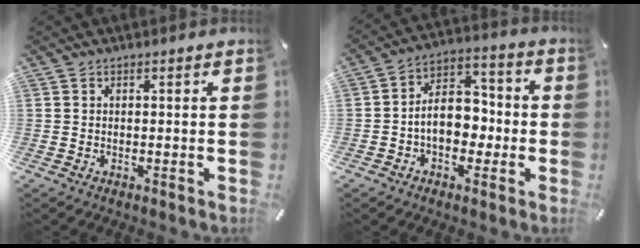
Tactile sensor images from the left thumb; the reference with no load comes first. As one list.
[{"total": 10.6, "force": [-1.9, 7.7, 6.9], "torque": [-0.111, 0.014, -0.034]}]